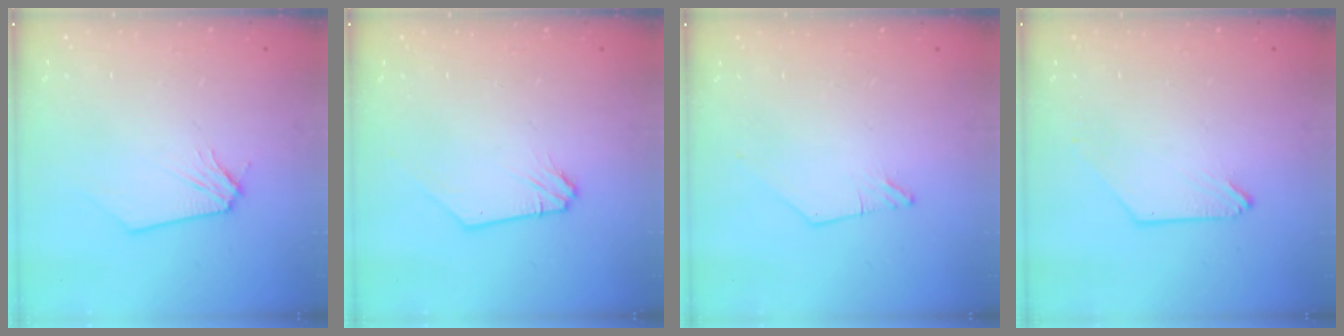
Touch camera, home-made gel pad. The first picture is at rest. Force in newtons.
{"total": 1.0, "press": 1.0, "slide": 0.1}
{"total": 0.0}
{"total": 0.0}